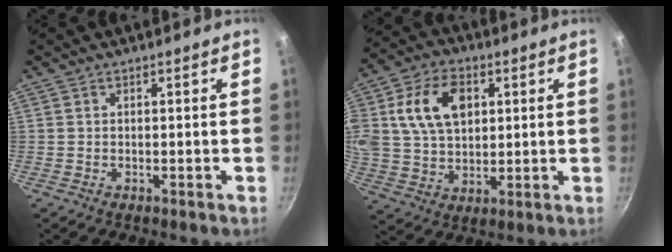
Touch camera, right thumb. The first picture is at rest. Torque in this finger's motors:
{"motor_torque": [1.31, 3.70, 1.61, 0.00, 0.29]}